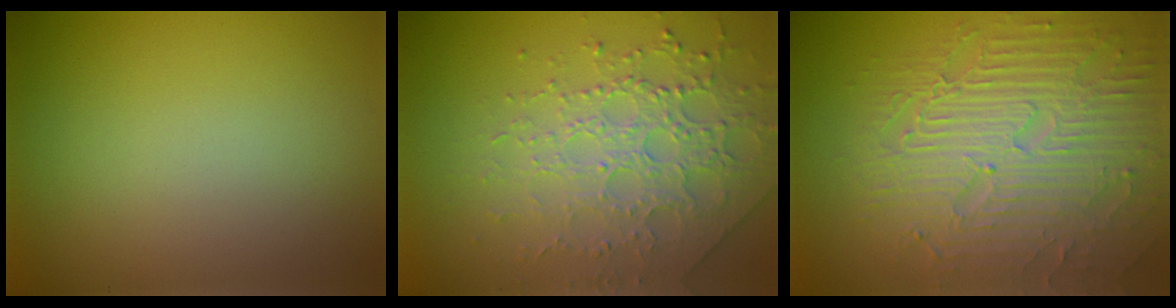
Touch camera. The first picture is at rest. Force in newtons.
{"total": 4.2, "press": 4.1, "slide": 0.7}
{"total": 8.7, "press": 6.2, "slide": 6.1}